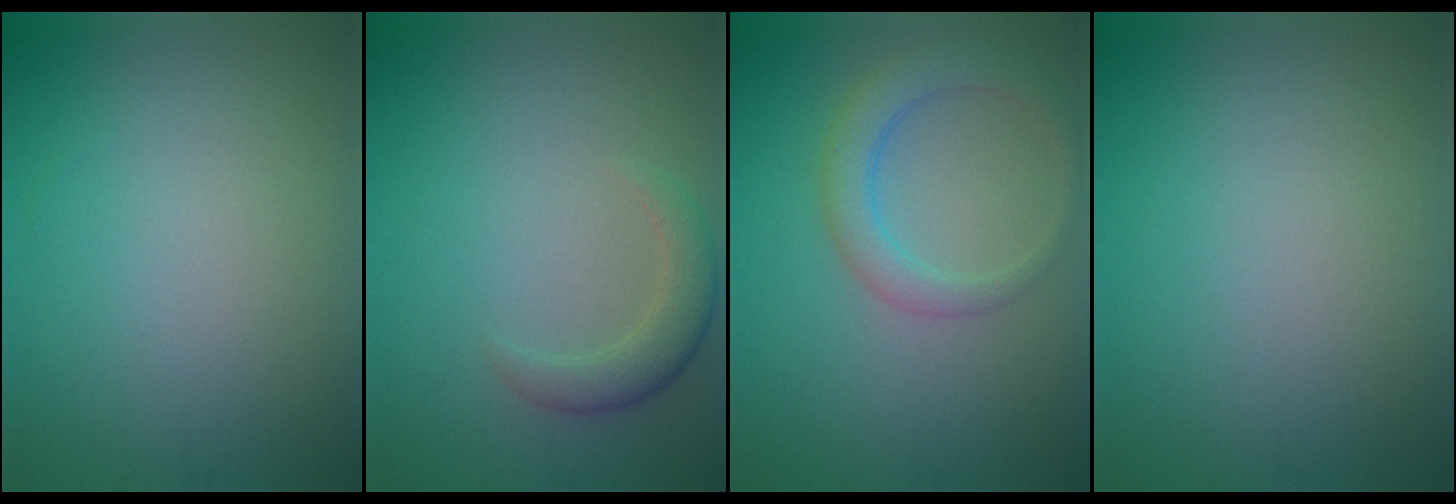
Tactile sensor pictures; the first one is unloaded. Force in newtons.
{"total": 2.8, "press": 2.8, "slide": 0.0}
{"total": 3.5, "press": 3.5, "slide": 0.1}
{"total": 0.0}